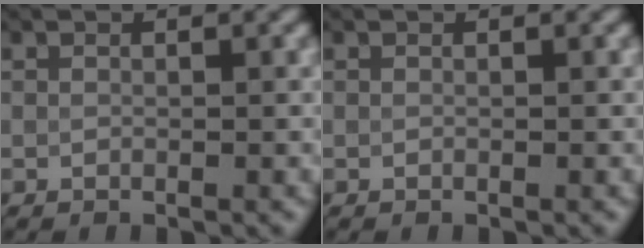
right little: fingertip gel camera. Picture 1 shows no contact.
{"total": 0.0}